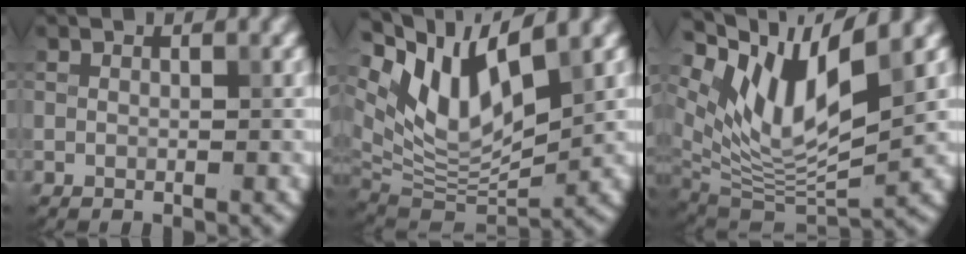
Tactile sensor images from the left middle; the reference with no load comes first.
{"total": 10.0, "force": [5.3, 4.2, 7.4], "torque": [-0.143, 0.000, 0.103]}
{"total": 10.2, "force": [5.4, 3.6, 7.9], "torque": [-0.153, -0.008, 0.107]}